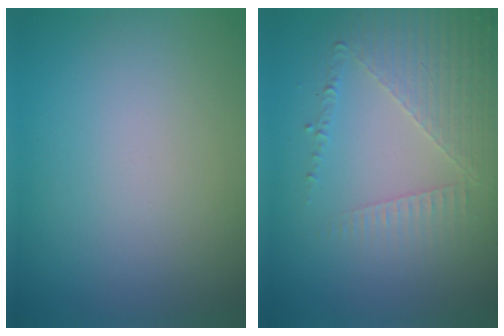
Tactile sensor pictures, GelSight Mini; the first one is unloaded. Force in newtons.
{"total": 5.1, "press": 3.2, "slide": 4.0}